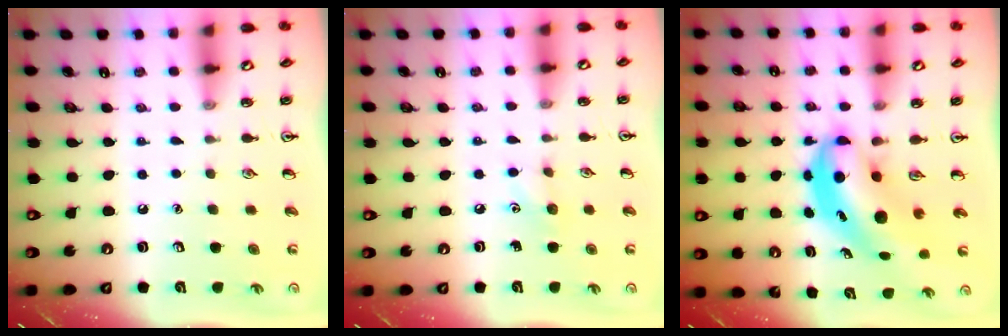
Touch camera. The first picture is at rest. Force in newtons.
{"total": 5.7, "press": 5.4, "slide": 1.8}
{"total": 7.7, "press": 7.4, "slide": 1.9}